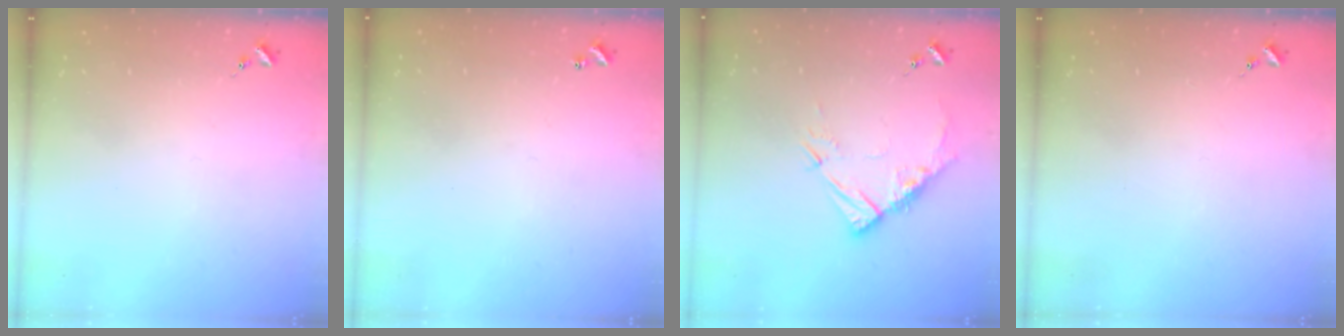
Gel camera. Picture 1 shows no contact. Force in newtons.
{"total": 1.0, "press": 1.0, "slide": 0.2}
{"total": 10.7, "press": 10.7, "slide": 0.9}
{"total": 0.0}